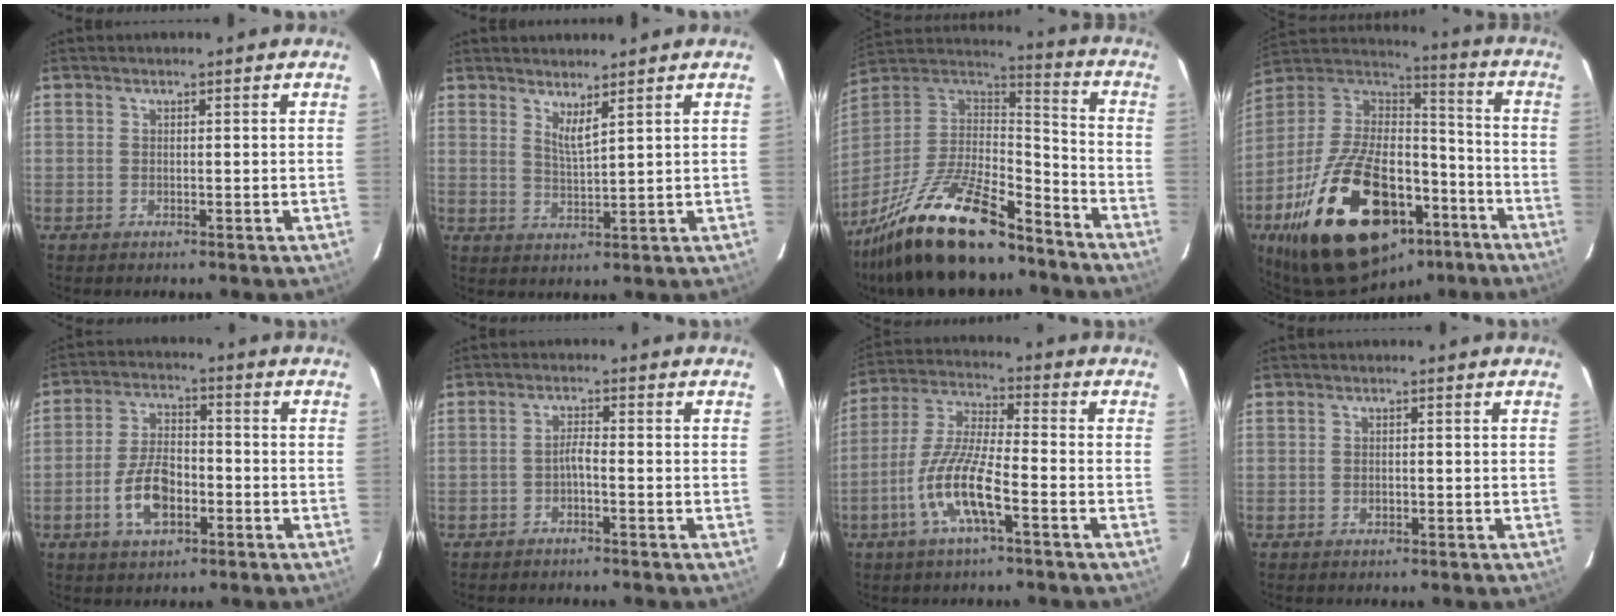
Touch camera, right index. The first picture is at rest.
{"total": 3.2, "force": [2.4, -0.1, 2.2], "torque": [-0.039, -0.009, 0.039]}
{"total": 26.8, "force": [-19.0, 9.0, 16.6], "torque": [-0.330, -0.027, -0.313]}
{"total": 31.4, "force": [-17.0, 16.3, 20.7], "torque": [-0.392, 0.008, -0.256]}
{"total": 9.4, "force": [-3.6, 4.8, 7.3], "torque": [-0.151, 0.007, -0.061]}
{"total": 1.9, "force": [-1.2, 0.1, 1.4], "torque": [-0.031, 0.006, -0.022]}
{"total": 11.8, "force": [-5.1, 2.2, 10.4], "torque": [-0.222, -0.004, -0.100]}
{"total": 1.1, "force": [-0.3, 0.8, 0.7], "torque": [-0.012, 0.002, -0.005]}